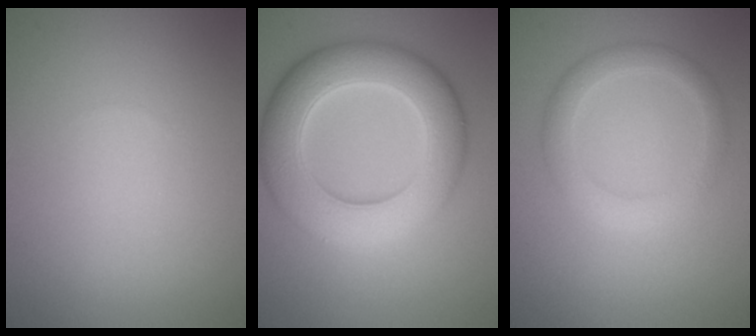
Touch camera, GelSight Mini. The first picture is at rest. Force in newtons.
{"total": 9.4, "press": 9.4, "slide": 0.4}
{"total": 2.9, "press": 2.9, "slide": 0.4}